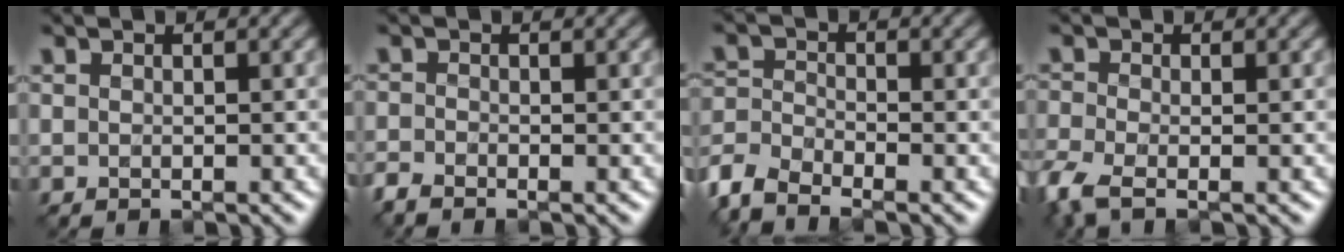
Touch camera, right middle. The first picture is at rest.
{"total": 1.5, "force": [-1.4, 0.3, 0.6], "torque": [-0.016, -0.010, -0.038]}
{"total": 4.9, "force": [-3.9, 1.8, 2.4], "torque": [-0.053, -0.004, -0.092]}
{"total": 3.7, "force": [-2.3, 1.3, 2.7], "torque": [-0.071, -0.015, -0.058]}